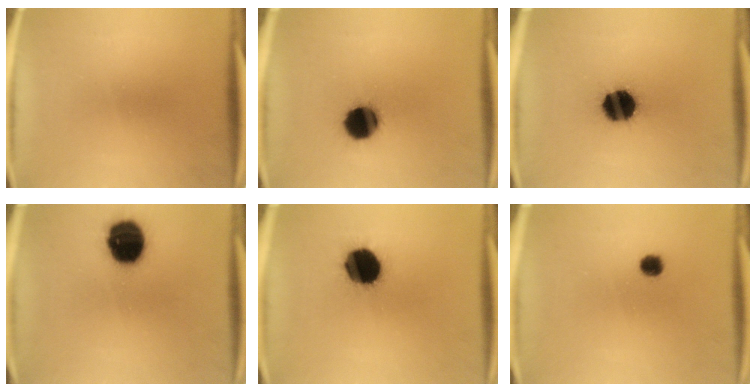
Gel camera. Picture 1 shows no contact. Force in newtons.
{"total": 11.2}
{"total": 14.4}
{"total": 15.1}
{"total": 14.9}
{"total": 2.8}